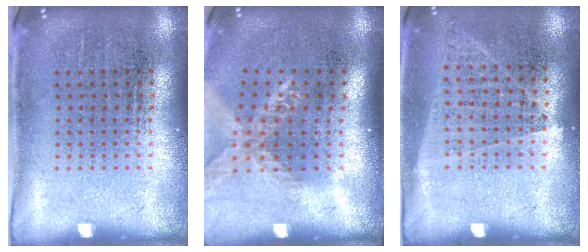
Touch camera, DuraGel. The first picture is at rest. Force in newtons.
{"total": 1.6, "press": 1.4, "slide": 0.9}
{"total": 1.0, "press": 0.9, "slide": 0.4}